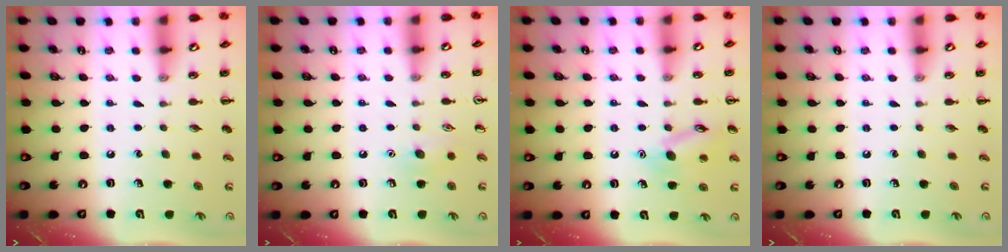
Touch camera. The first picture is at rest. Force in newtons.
{"total": 7.3, "press": 7.1, "slide": 1.8}
{"total": 10.6, "press": 10.6, "slide": 0.9}
{"total": 0.0}